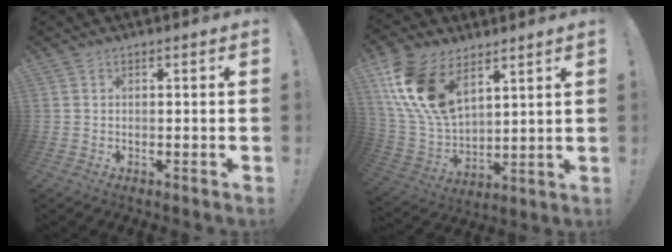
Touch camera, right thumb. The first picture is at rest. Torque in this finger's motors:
{"motor_torque": [0.88, 1.71, 1.03, -0.02, 0.15]}